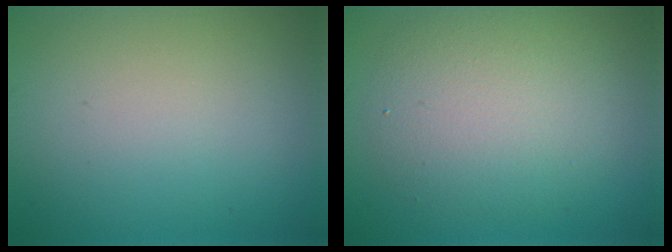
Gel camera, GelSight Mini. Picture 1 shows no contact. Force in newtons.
{"total": 5.3, "press": 5.3, "slide": 0.1}